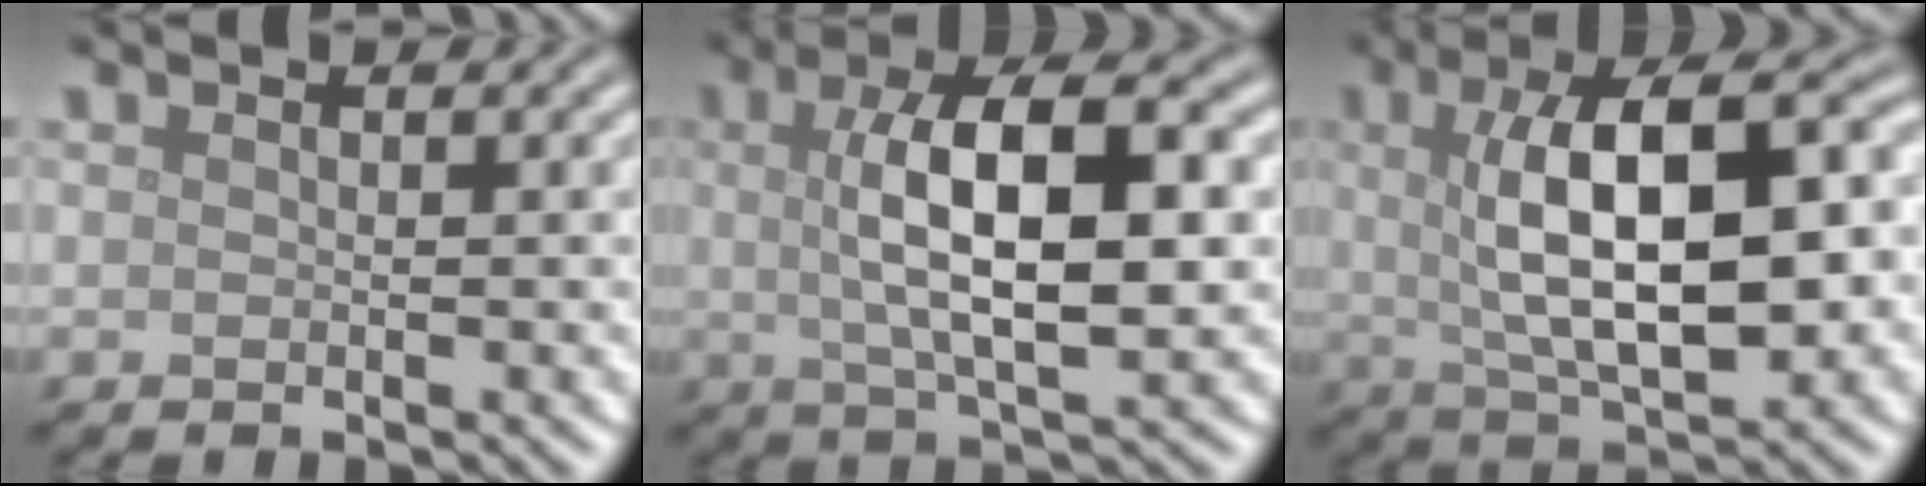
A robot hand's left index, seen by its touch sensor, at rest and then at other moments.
{"total": 9.5, "force": [1.1, 3.1, 8.9], "torque": [-0.138, 0.011, 0.015]}
{"total": 11.7, "force": [1.2, 4.4, 10.8], "torque": [-0.163, 0.012, 0.018]}